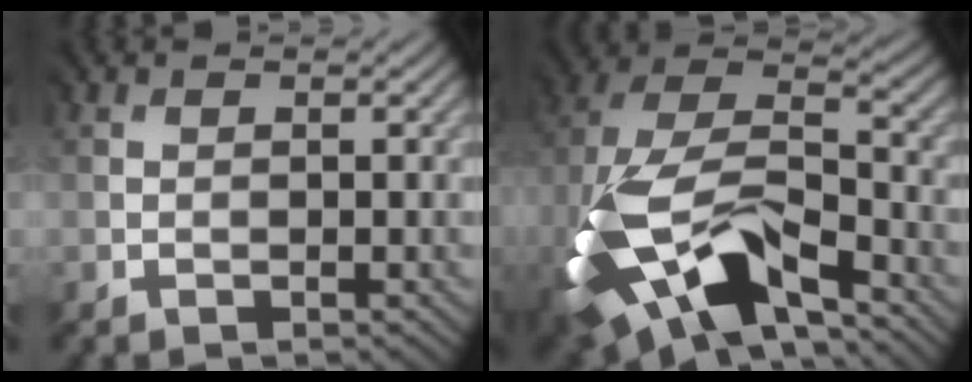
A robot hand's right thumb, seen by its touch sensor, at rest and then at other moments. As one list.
[{"total": 15.7, "force": [-7.3, 8.0, 11.4], "torque": [-0.273, -0.032, -0.134]}]